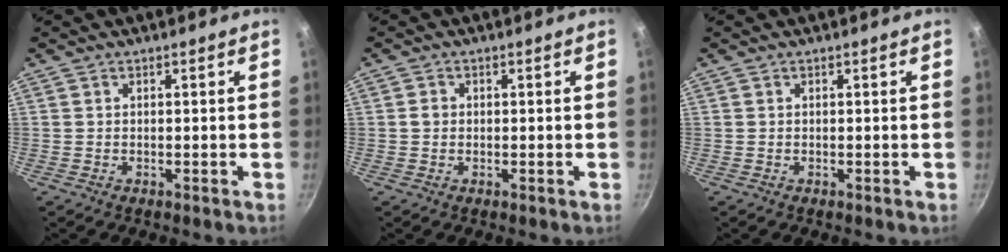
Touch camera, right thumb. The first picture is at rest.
{"total": 1.5, "force": [0.0, 1.3, 0.6], "torque": [-0.007, 0.008, -0.001]}
{"total": 0.0}